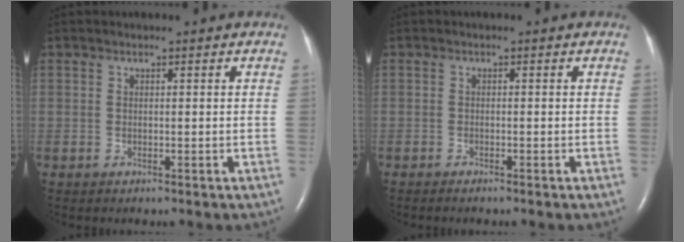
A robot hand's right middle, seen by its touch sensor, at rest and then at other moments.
{"total": 1.3, "force": [-1.1, 0.0, 0.7], "torque": [-0.014, -0.002, -0.013]}